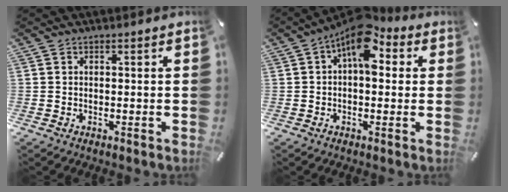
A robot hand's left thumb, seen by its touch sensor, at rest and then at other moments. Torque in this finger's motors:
{"motor_torque": [2.43, 2.57, 1.91, -0.86, 0.55]}